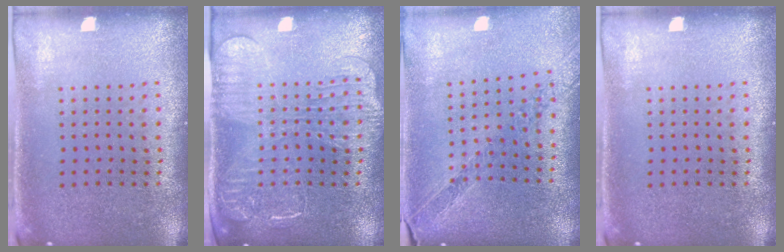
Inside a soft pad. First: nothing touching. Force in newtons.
{"total": 2.2, "press": 2.0, "slide": 0.9}
{"total": 1.0, "press": 1.0, "slide": 0.1}
{"total": 0.0}